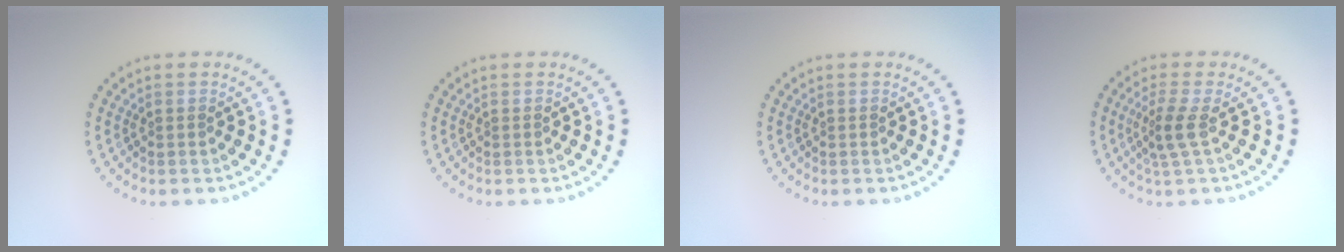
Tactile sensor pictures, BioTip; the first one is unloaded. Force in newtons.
{"total": 0.0}
{"total": 0.0}
{"total": 2.2, "press": 1.7, "slide": 1.4}